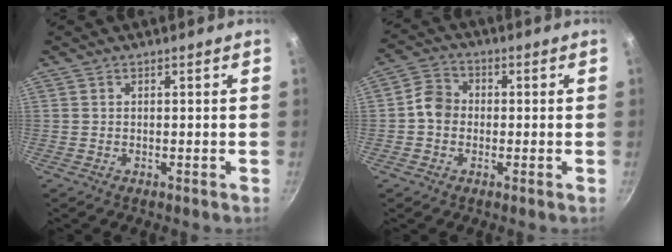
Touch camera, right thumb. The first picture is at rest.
{"total": 5.4, "force": [-0.6, 4.6, 2.8], "torque": [-0.027, 0.017, -0.026]}